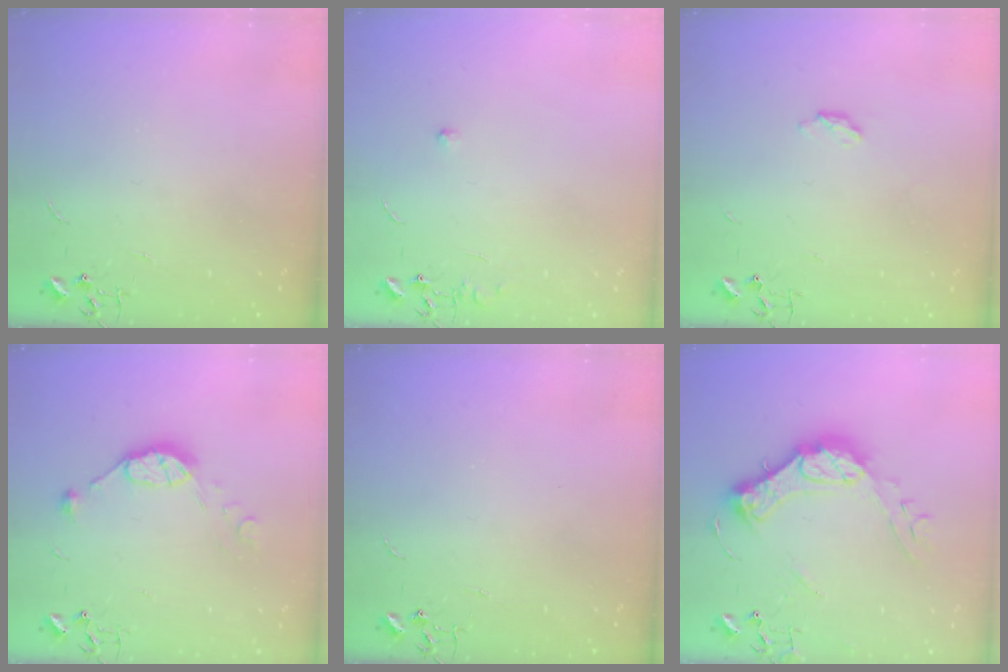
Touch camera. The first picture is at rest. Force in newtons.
{"total": 6.2, "press": 6.2, "slide": 0.8}
{"total": 2.8, "press": 2.8, "slide": 0.5}
{"total": 9.0, "press": 9.0, "slide": 0.3}
{"total": 0.0}
{"total": 16.6, "press": 16.5, "slide": 1.9}